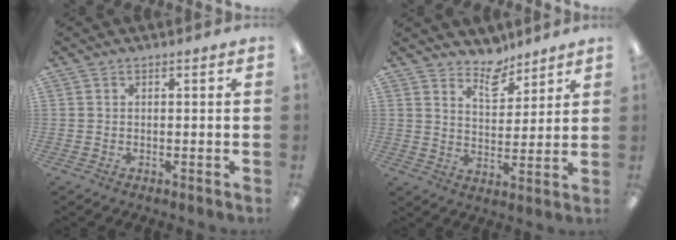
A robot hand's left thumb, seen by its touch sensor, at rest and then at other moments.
{"total": 7.0, "force": [5.9, 3.3, 1.6], "torque": [-0.014, -0.042, 0.104]}